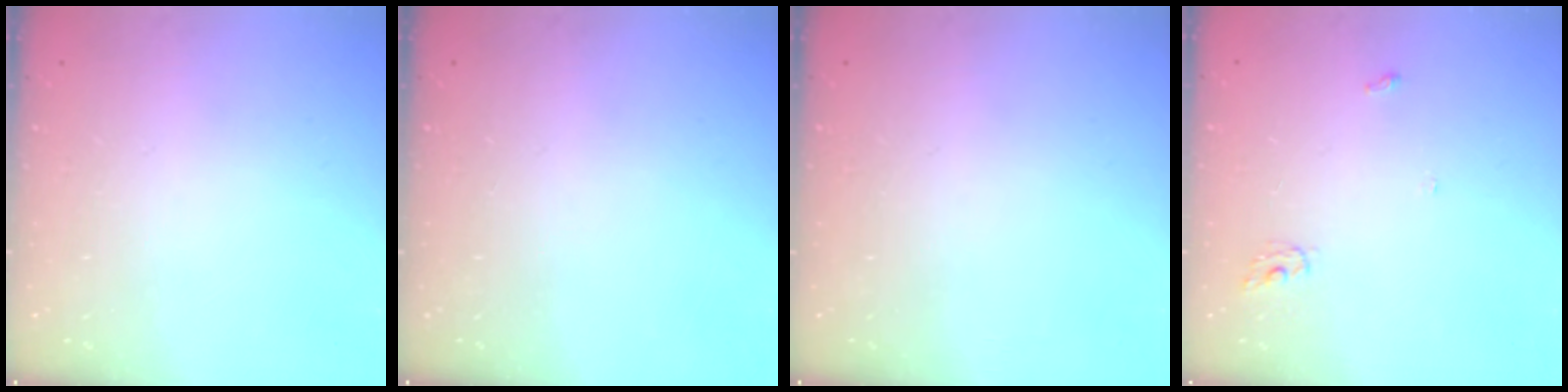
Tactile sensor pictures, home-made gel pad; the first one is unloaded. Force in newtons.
{"total": 0.0}
{"total": 0.0}
{"total": 3.4, "press": 3.3, "slide": 0.3}